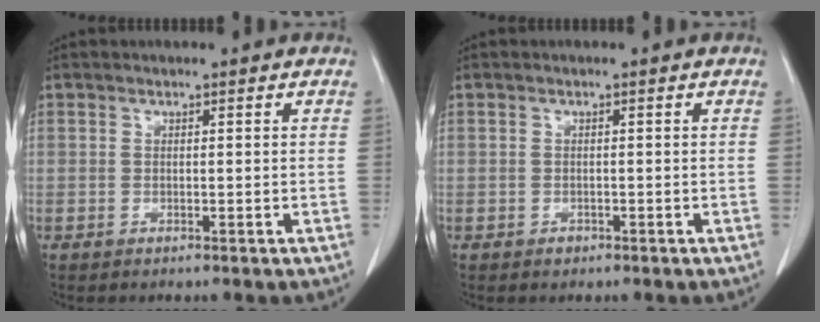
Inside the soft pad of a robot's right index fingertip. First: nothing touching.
{"total": 0.8, "force": [-0.5, 0.6, 0.1], "torque": [-0.003, 0.002, -0.006]}